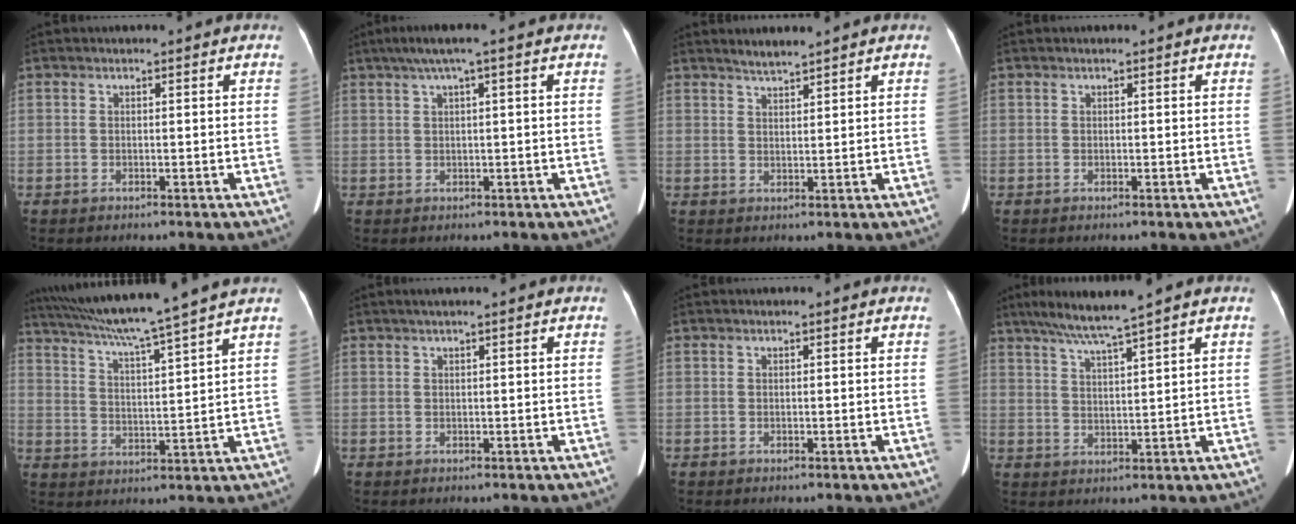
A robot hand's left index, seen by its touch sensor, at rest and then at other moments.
{"total": 4.5, "force": [2.3, -0.1, 3.9], "torque": [-0.077, 0.028, 0.044]}
{"total": 2.3, "force": [2.2, -0.2, 0.8], "torque": [-0.017, 0.005, 0.044]}
{"total": 0.0}
{"total": 14.9, "force": [12.7, -2.4, 7.4], "torque": [-0.128, -0.005, 0.197]}
{"total": 1.5, "force": [1.0, -0.2, 1.1], "torque": [-0.022, 0.014, 0.020]}
{"total": 0.0}
{"total": 6.7, "force": [5.1, -1.2, 4.1], "torque": [-0.078, 0.002, 0.096]}